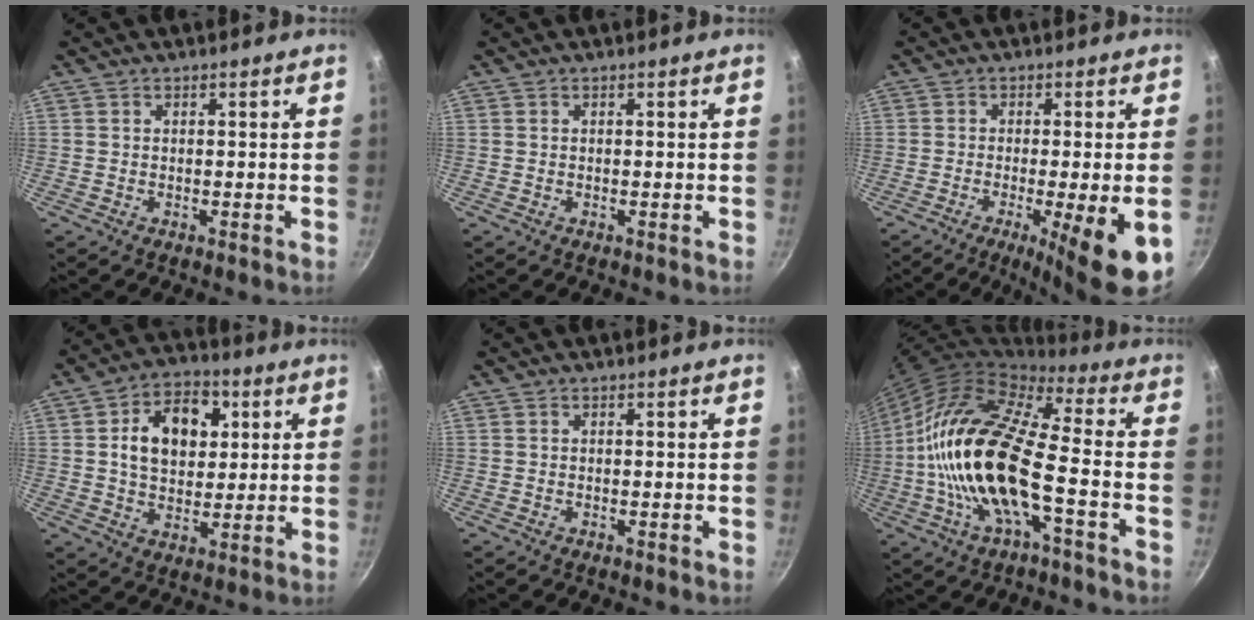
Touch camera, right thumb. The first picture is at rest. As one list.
[{"total": 0.0}, {"total": 11.1, "force": [-4.0, 1.3, 10.3], "torque": [-0.150, -0.003, -0.055]}, {"total": 13.4, "force": [3.1, 9.4, 9.0], "torque": [-0.105, 0.003, 0.043]}, {"total": 0.0}, {"total": 21.0, "force": [-3.8, 7.8, 19.1], "torque": [-0.361, 0.030, -0.085]}]